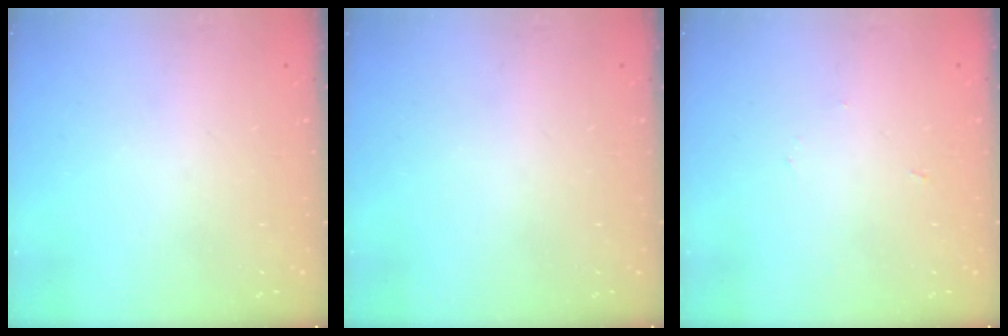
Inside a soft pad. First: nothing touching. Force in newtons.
{"total": 0.0}
{"total": 2.4, "press": 2.4, "slide": 0.2}